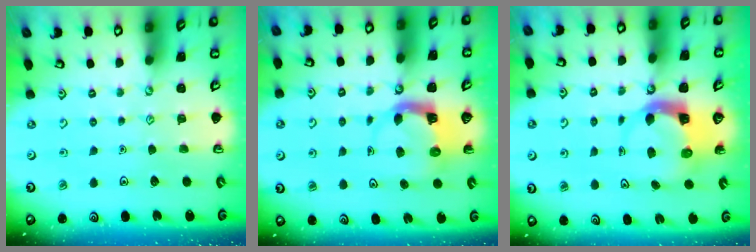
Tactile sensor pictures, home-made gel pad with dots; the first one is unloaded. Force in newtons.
{"total": 4.2, "press": 4.2, "slide": 0.2}
{"total": 5.1, "press": 5.0, "slide": 0.7}